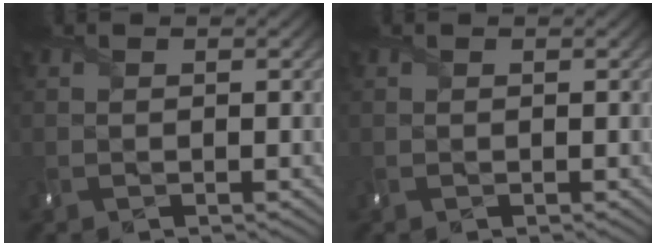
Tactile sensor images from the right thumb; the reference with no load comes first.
{"total": 0.0}